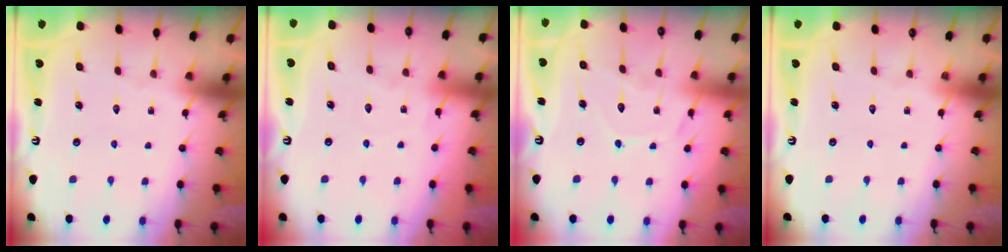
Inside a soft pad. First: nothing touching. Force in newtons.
{"total": 5.2, "press": 5.2, "slide": 0.7}
{"total": 10.2, "press": 10.1, "slide": 0.6}
{"total": 0.0}